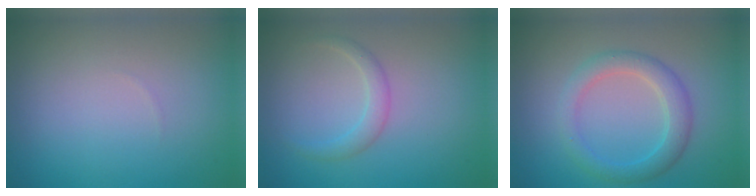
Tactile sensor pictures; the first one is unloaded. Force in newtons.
{"total": 1.5, "press": 1.5, "slide": 0.1}
{"total": 3.1, "press": 3.1, "slide": 0.0}